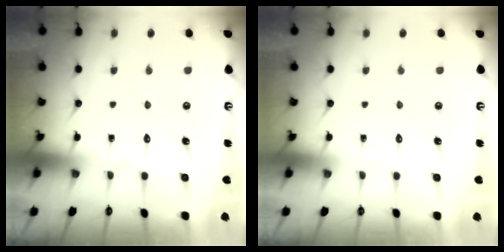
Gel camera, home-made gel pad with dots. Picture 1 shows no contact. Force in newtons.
{"total": 0.0}